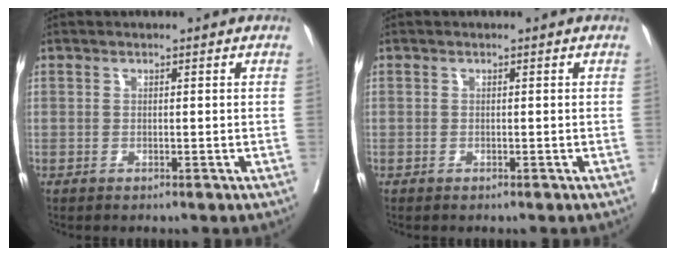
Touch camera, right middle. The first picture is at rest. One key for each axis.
{"total": 0.0}